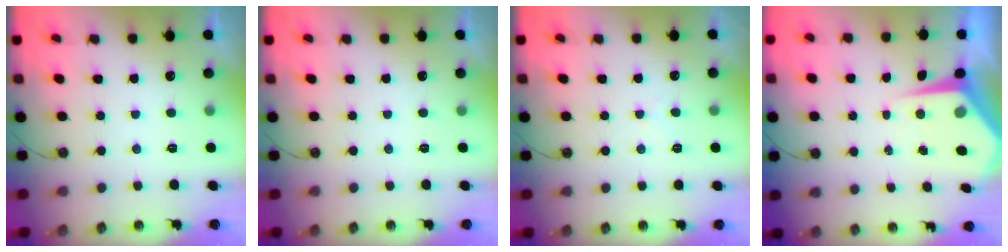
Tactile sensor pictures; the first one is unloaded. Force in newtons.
{"total": 0.0}
{"total": 3.8, "press": 3.8, "slide": 0.5}
{"total": 6.2, "press": 6.2, "slide": 0.5}